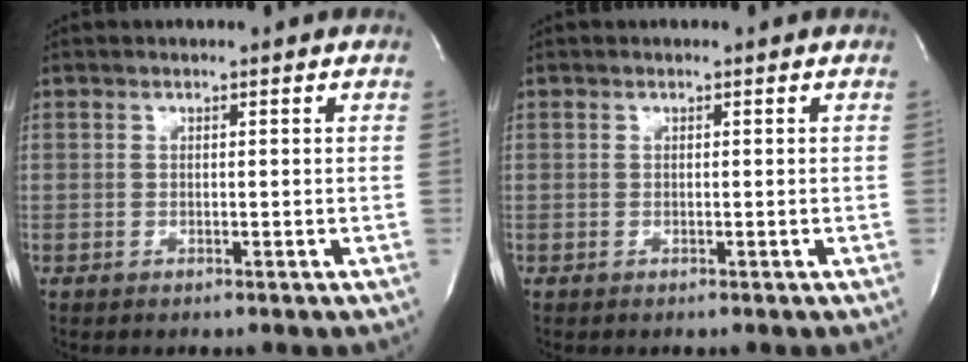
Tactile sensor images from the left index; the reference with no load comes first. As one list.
[{"total": 0.0}]